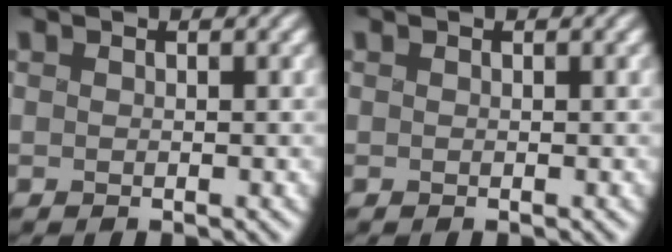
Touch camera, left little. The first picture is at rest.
{"total": 0.0}